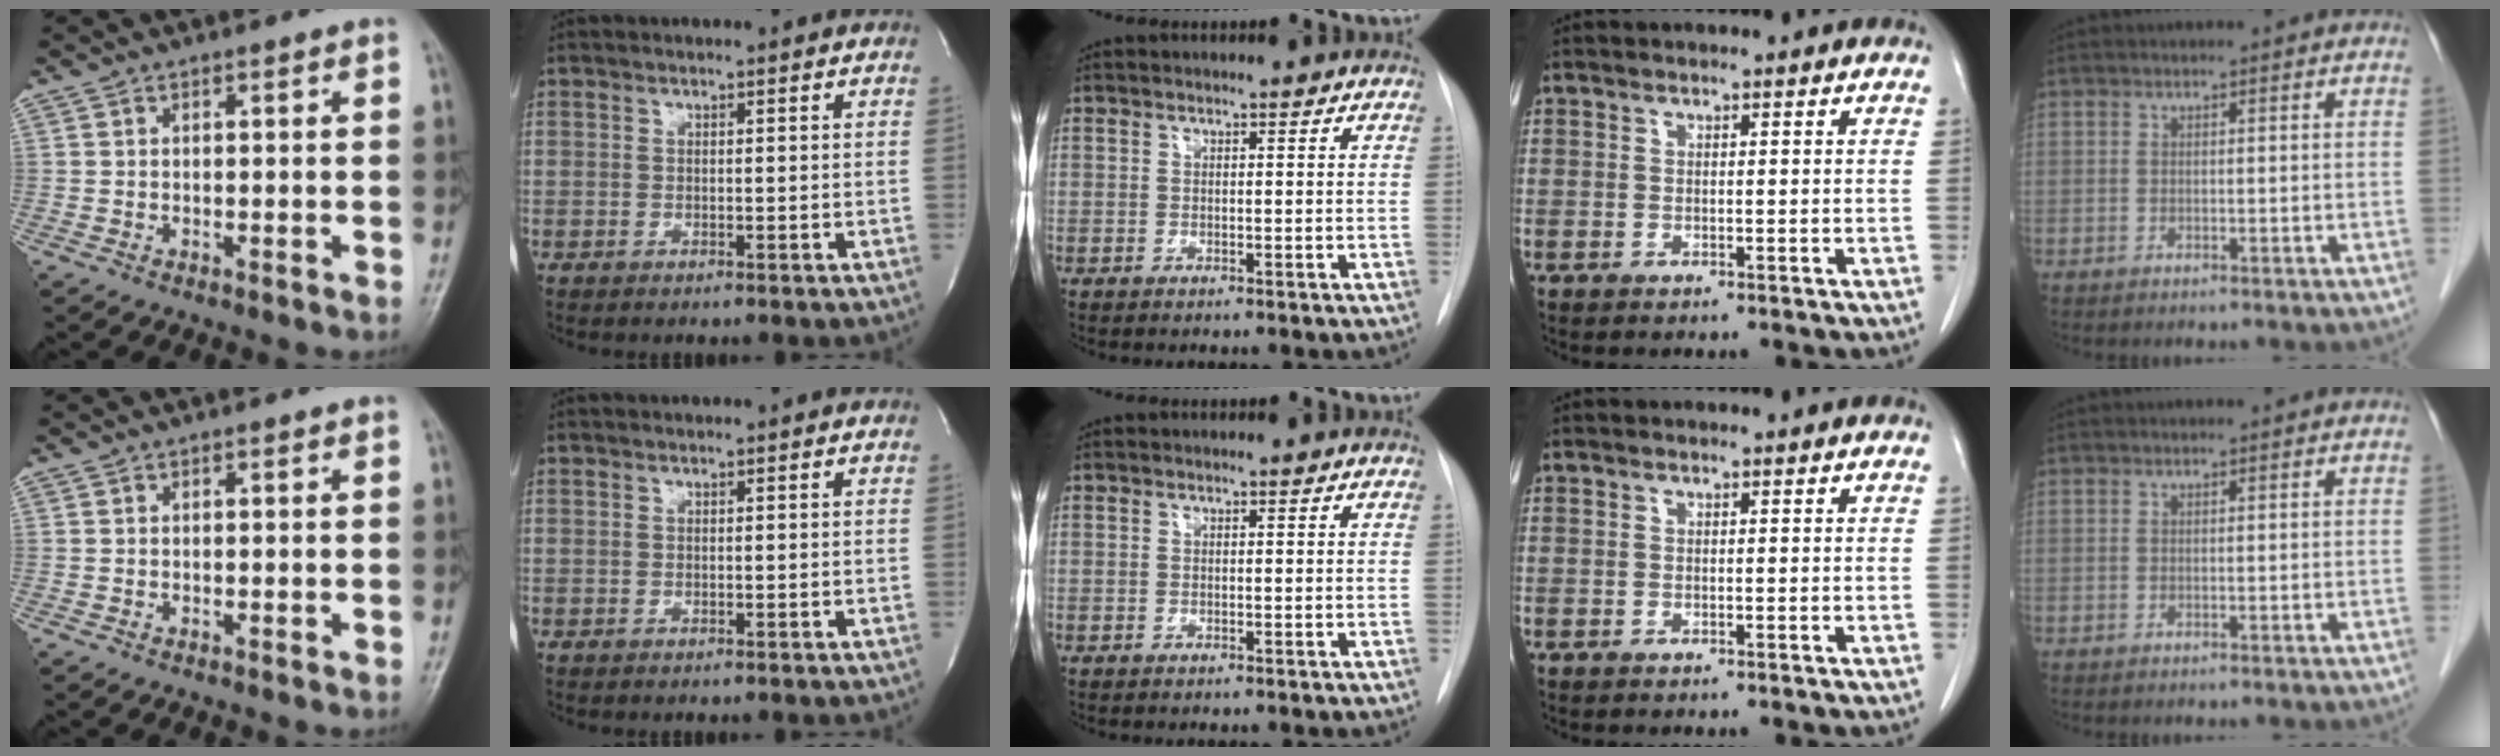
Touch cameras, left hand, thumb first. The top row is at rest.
{}